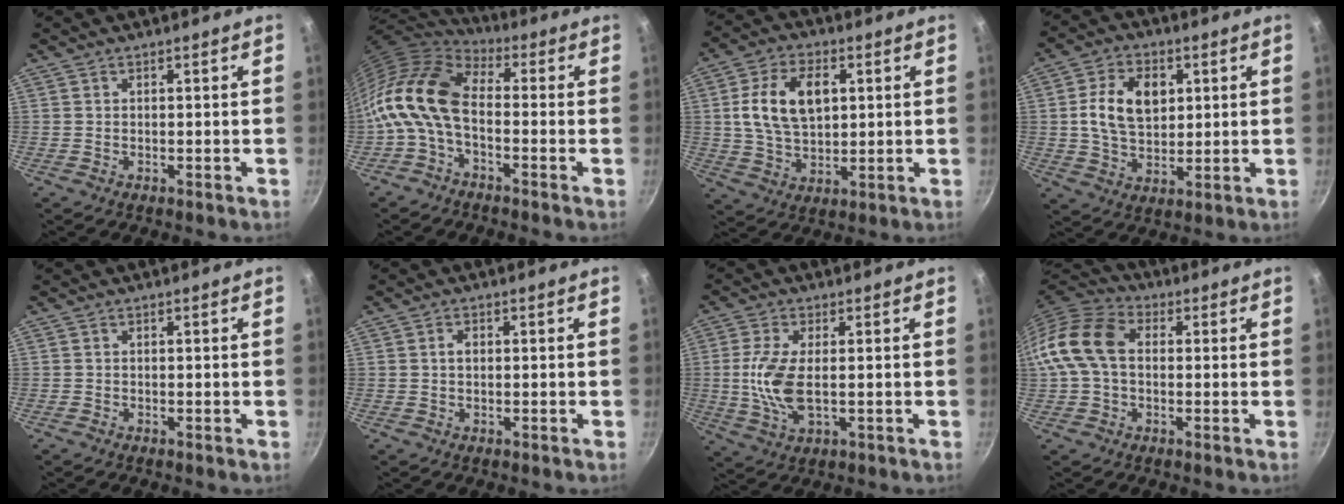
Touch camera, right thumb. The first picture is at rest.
{"total": 13.4, "force": [-2.2, 7.4, 10.9], "torque": [-0.204, 0.030, -0.061]}
{"total": 12.9, "force": [2.7, 8.0, 9.7], "torque": [-0.159, 0.000, 0.048]}
{"total": 11.4, "force": [2.4, 7.8, 8.0], "torque": [-0.121, -0.002, 0.038]}
{"total": 0.0}
{"total": 1.7, "force": [0.1, 1.2, 1.2], "torque": [-0.019, 0.005, 0.002]}
{"total": 9.0, "force": [0.0, 4.0, 8.1], "torque": [-0.175, -0.005, -0.002]}
{"total": 12.2, "force": [0.8, 8.6, 8.6], "torque": [-0.147, 0.029, -0.005]}